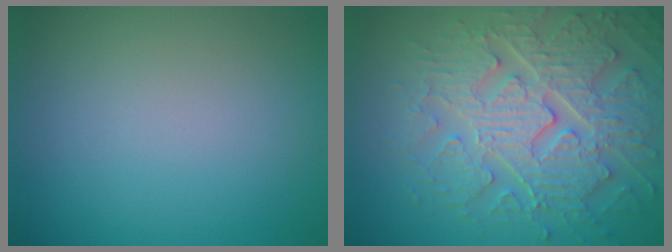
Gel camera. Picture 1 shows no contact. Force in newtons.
{"total": 7.8, "press": 6.3, "slide": 4.6}